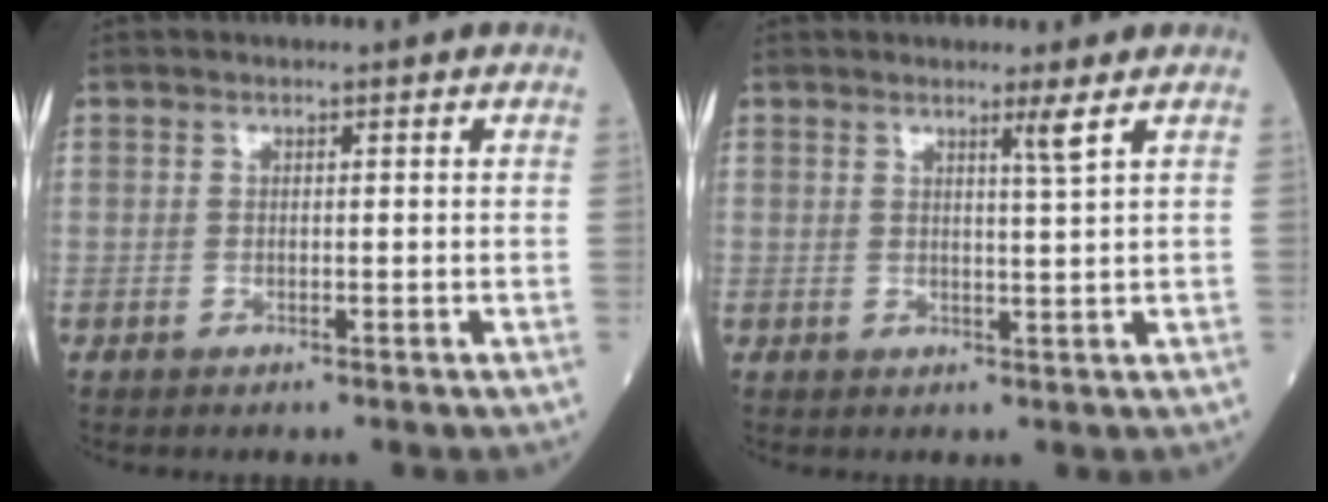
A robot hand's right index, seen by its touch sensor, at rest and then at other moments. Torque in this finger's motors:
{"motor_torque": [0.01, 0.00, 0.00, 0.00]}